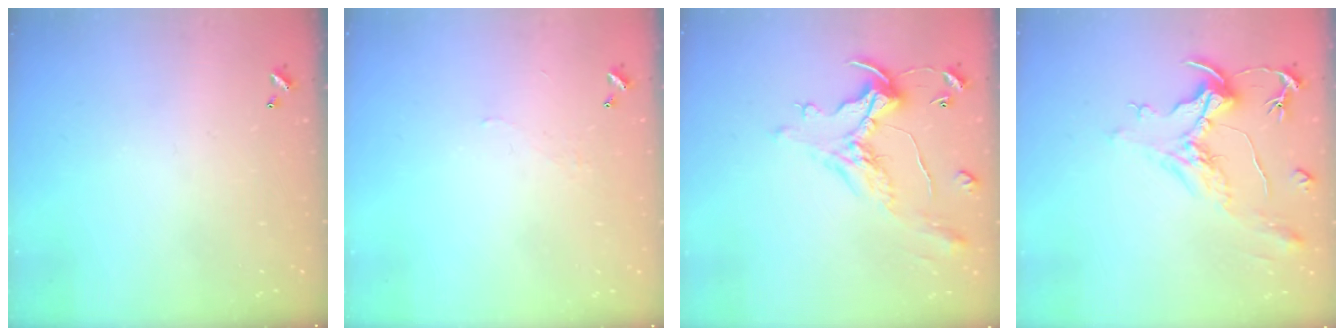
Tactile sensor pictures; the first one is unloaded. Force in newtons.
{"total": 2.2, "press": 2.2, "slide": 0.5}
{"total": 1.7, "press": 1.2, "slide": 1.1}
{"total": 2.2, "press": 1.7, "slide": 1.4}